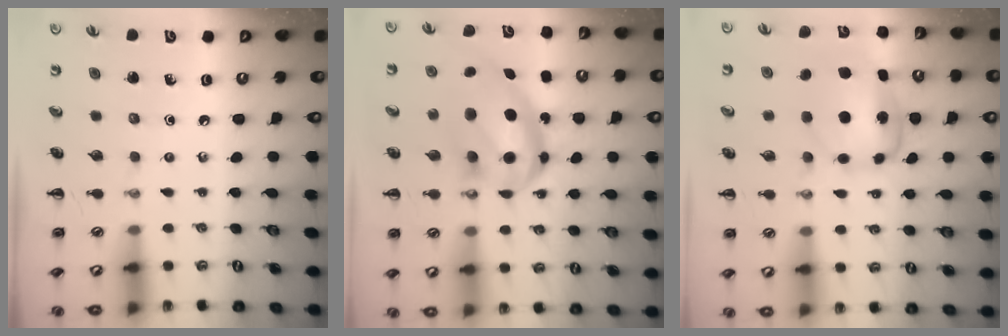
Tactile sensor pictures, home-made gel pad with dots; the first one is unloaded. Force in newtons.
{"total": 14.1, "press": 13.7, "slide": 3.6}
{"total": 6.1, "press": 6.0, "slide": 1.2}